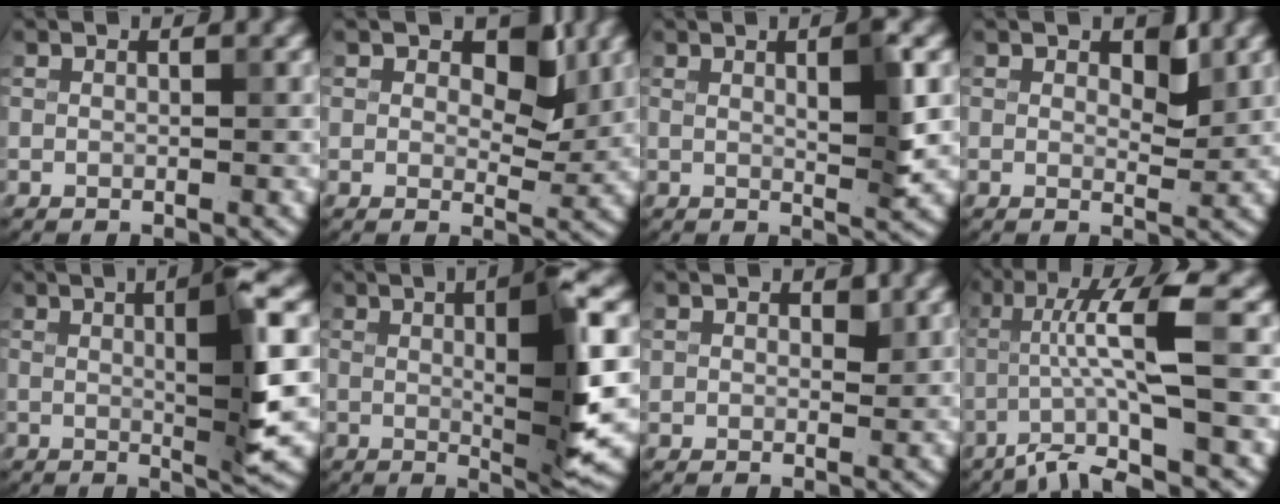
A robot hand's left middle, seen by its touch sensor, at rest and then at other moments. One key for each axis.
{"total": 4.4, "fx": 1.6, "fy": 2.8, "fz": 3.0, "tx": -0.041, "ty": -0.005, "tz": 0.018}
{"total": 3.6, "fx": 1.0, "fy": 0.6, "fz": 3.4, "tx": -0.044, "ty": -0.004, "tz": 0.015}
{"total": 1.8, "fx": 1.0, "fy": 0.9, "fz": 1.3, "tx": -0.019, "ty": -0.005, "tz": 0.014}
{"total": 6.4, "fx": 1.1, "fy": 0.8, "fz": 6.2, "tx": -0.088, "ty": 0.004, "tz": 0.019}
{"total": 8.3, "fx": 1.2, "fy": 1.3, "fz": 8.1, "tx": -0.112, "ty": -0.001, "tz": 0.023}
{"total": 1.4, "fx": 0.7, "fy": 1.2, "fz": 0.3, "tx": -0.008, "ty": -0.002, "tz": 0.011}
{"total": 5.8, "fx": -1.7, "fy": 0.0, "fz": 5.5, "tx": -0.106, "ty": 0.011, "tz": -0.034}